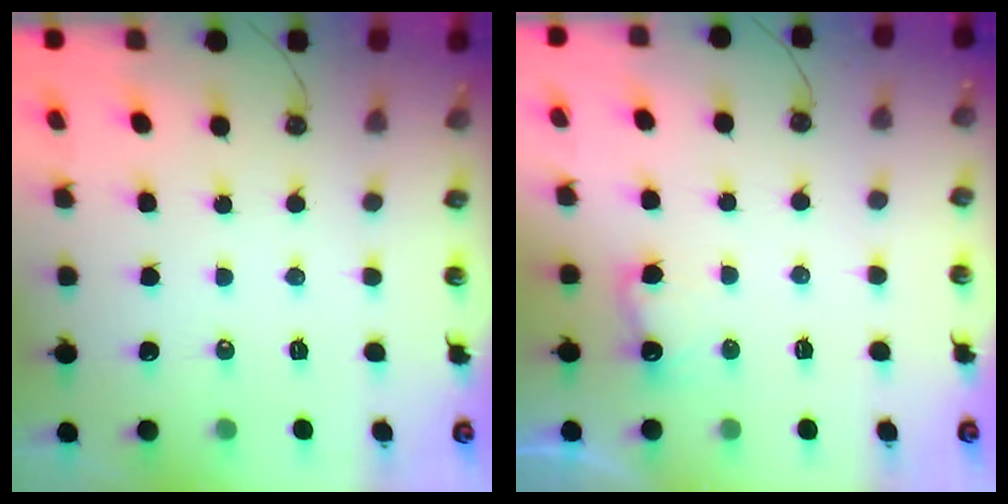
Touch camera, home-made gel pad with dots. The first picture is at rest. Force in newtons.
{"total": 7.1, "press": 7.0, "slide": 1.2}